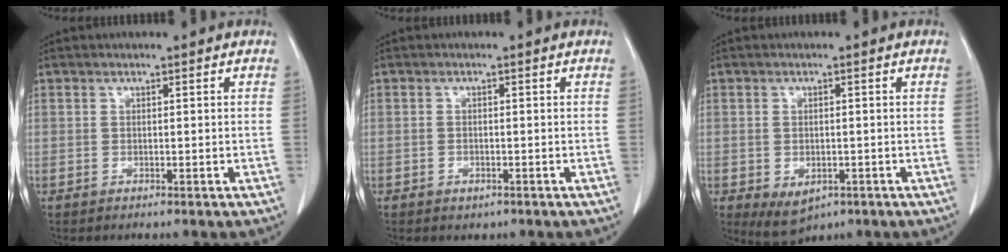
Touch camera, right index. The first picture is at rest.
{"total": 1.2, "force": [-0.6, 0.9, 0.5], "torque": [-0.006, 0.002, -0.003]}
{"total": 4.6, "force": [-1.7, 3.2, 2.8], "torque": [-0.046, -0.005, -0.009]}